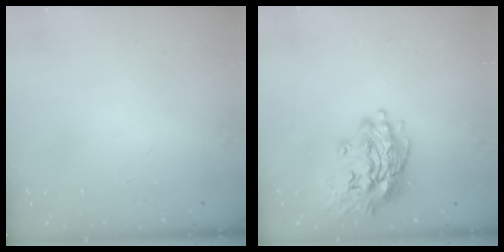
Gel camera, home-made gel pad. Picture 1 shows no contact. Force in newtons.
{"total": 17.1, "press": 16.9, "slide": 2.4}